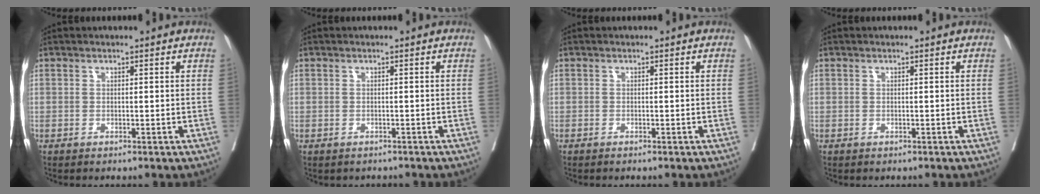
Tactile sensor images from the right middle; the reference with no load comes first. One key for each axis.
{"total": 1.4, "fx": -1.2, "fy": 0.7, "fz": 0.1, "tx": -0.006, "ty": -0.001, "tz": -0.017}
{"total": 0.6, "fx": -0.5, "fy": 0.0, "fz": 0.3, "tx": -0.005, "ty": -0.002, "tz": -0.009}
{"total": 0.0}